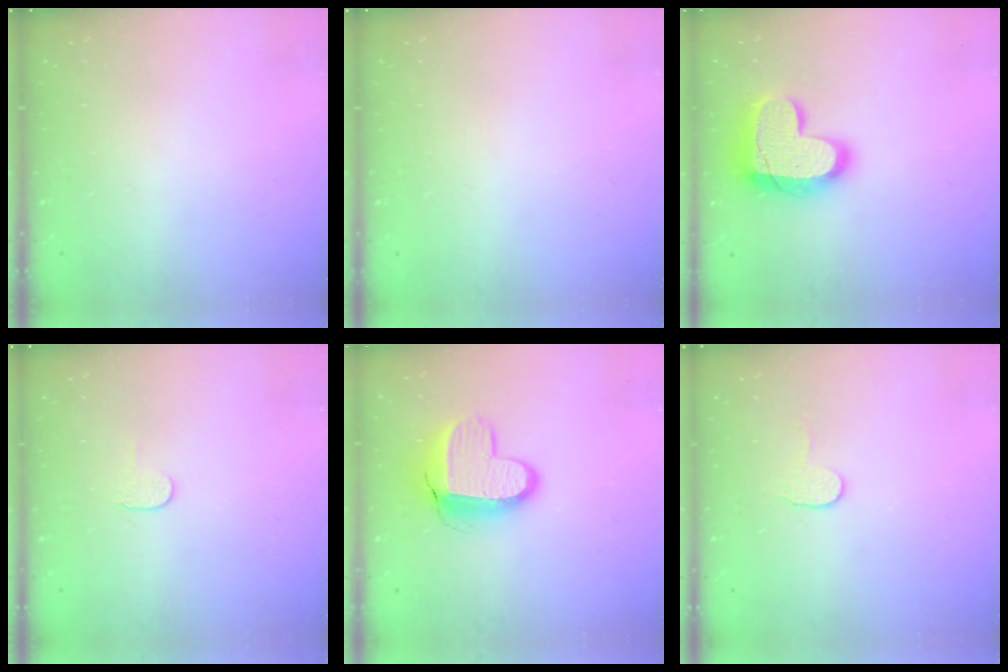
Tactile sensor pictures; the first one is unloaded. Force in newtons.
{"total": 0.6, "press": 0.6, "slide": 0.2}
{"total": 18.0, "press": 17.9, "slide": 1.3}
{"total": 4.0, "press": 3.9, "slide": 0.5}
{"total": 12.8, "press": 12.8, "slide": 1.0}
{"total": 3.5, "press": 3.5, "slide": 0.2}